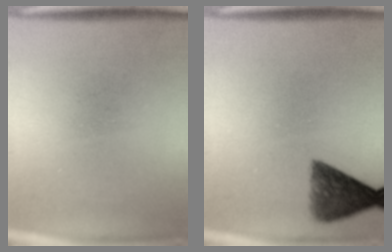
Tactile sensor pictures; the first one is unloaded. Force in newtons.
{"total": 6.5}